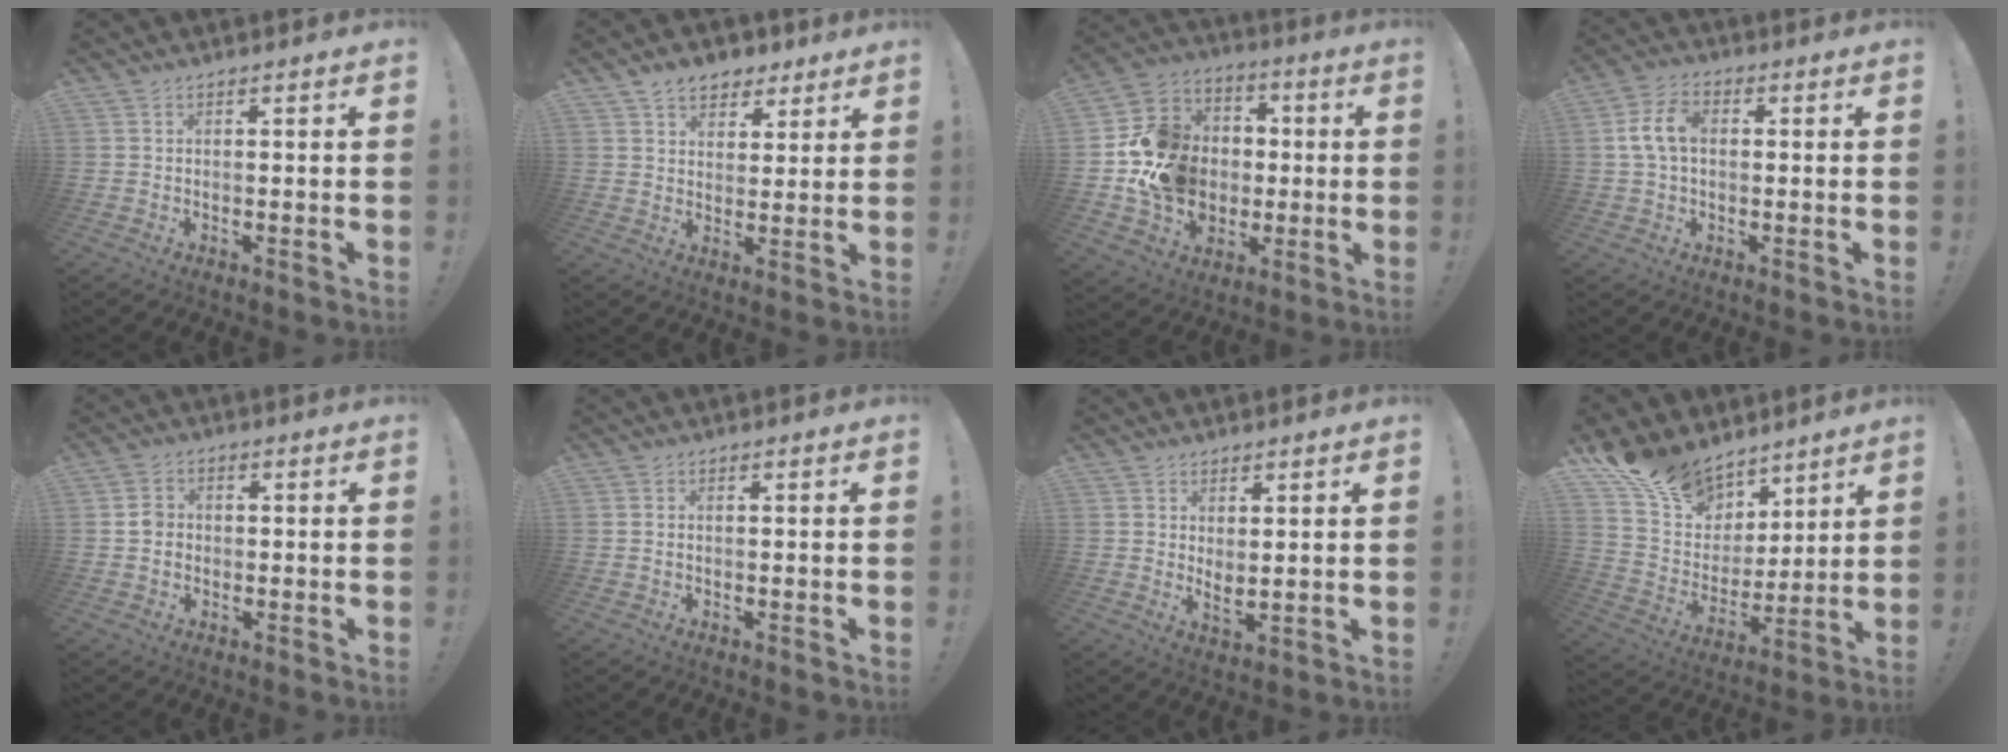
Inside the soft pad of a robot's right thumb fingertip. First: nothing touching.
{"total": 7.9, "force": [5.1, 5.5, 2.5], "torque": [-0.030, -0.027, 0.098]}
{"total": 17.2, "force": [-1.7, 15.6, 6.9], "torque": [-0.086, 0.028, -0.006]}
{"total": 8.9, "force": [0.8, 5.8, 6.7], "torque": [-0.140, 0.013, 0.017]}
{"total": 4.3, "force": [-0.5, 3.7, 2.1], "torque": [-0.028, 0.009, -0.008]}
{"total": 0.6, "force": [0.1, 0.4, 0.3], "torque": [-0.013, 0.005, 0.002]}
{"total": 3.5, "force": [2.3, 1.2, 2.4], "torque": [-0.036, -0.019, 0.042]}
{"total": 16.2, "force": [11.3, 10.4, 5.1], "torque": [-0.099, -0.075, 0.222]}